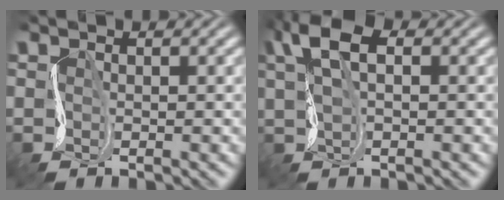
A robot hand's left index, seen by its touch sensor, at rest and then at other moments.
{"total": 5.1, "force": [1.1, 2.8, 4.1], "torque": [-0.097, 0.010, 0.012]}